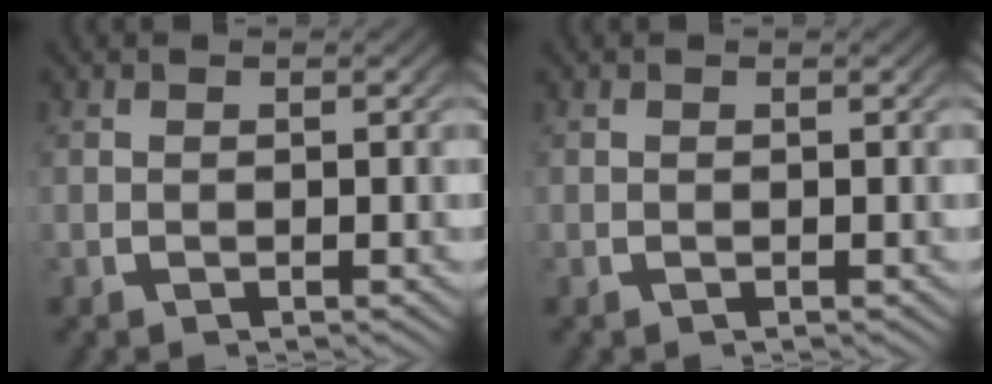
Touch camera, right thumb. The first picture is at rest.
{"total": 0.0}